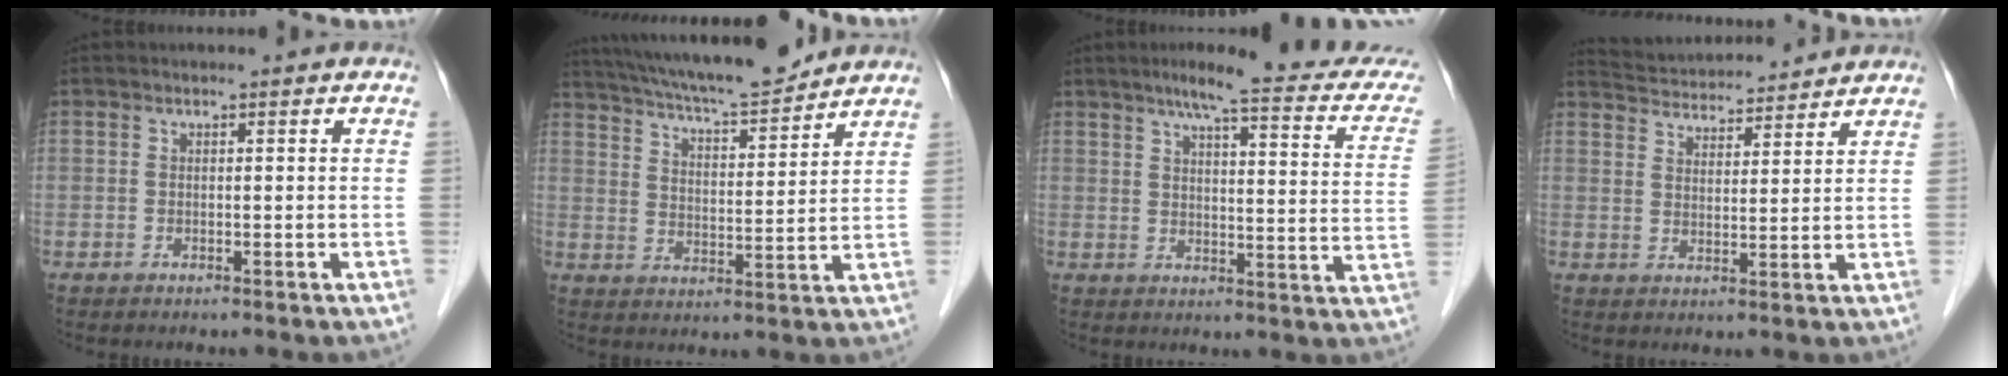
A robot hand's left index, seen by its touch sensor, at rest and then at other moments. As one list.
[{"total": 15.6, "force": [14.1, 1.9, 6.5], "torque": [-0.109, 0.008, 0.226]}, {"total": 19.9, "force": [16.9, 2.0, 10.4], "torque": [-0.115, -0.021, 0.195]}, {"total": 12.7, "force": [12.2, 2.1, 3.0], "torque": [-0.049, 0.026, 0.188]}]